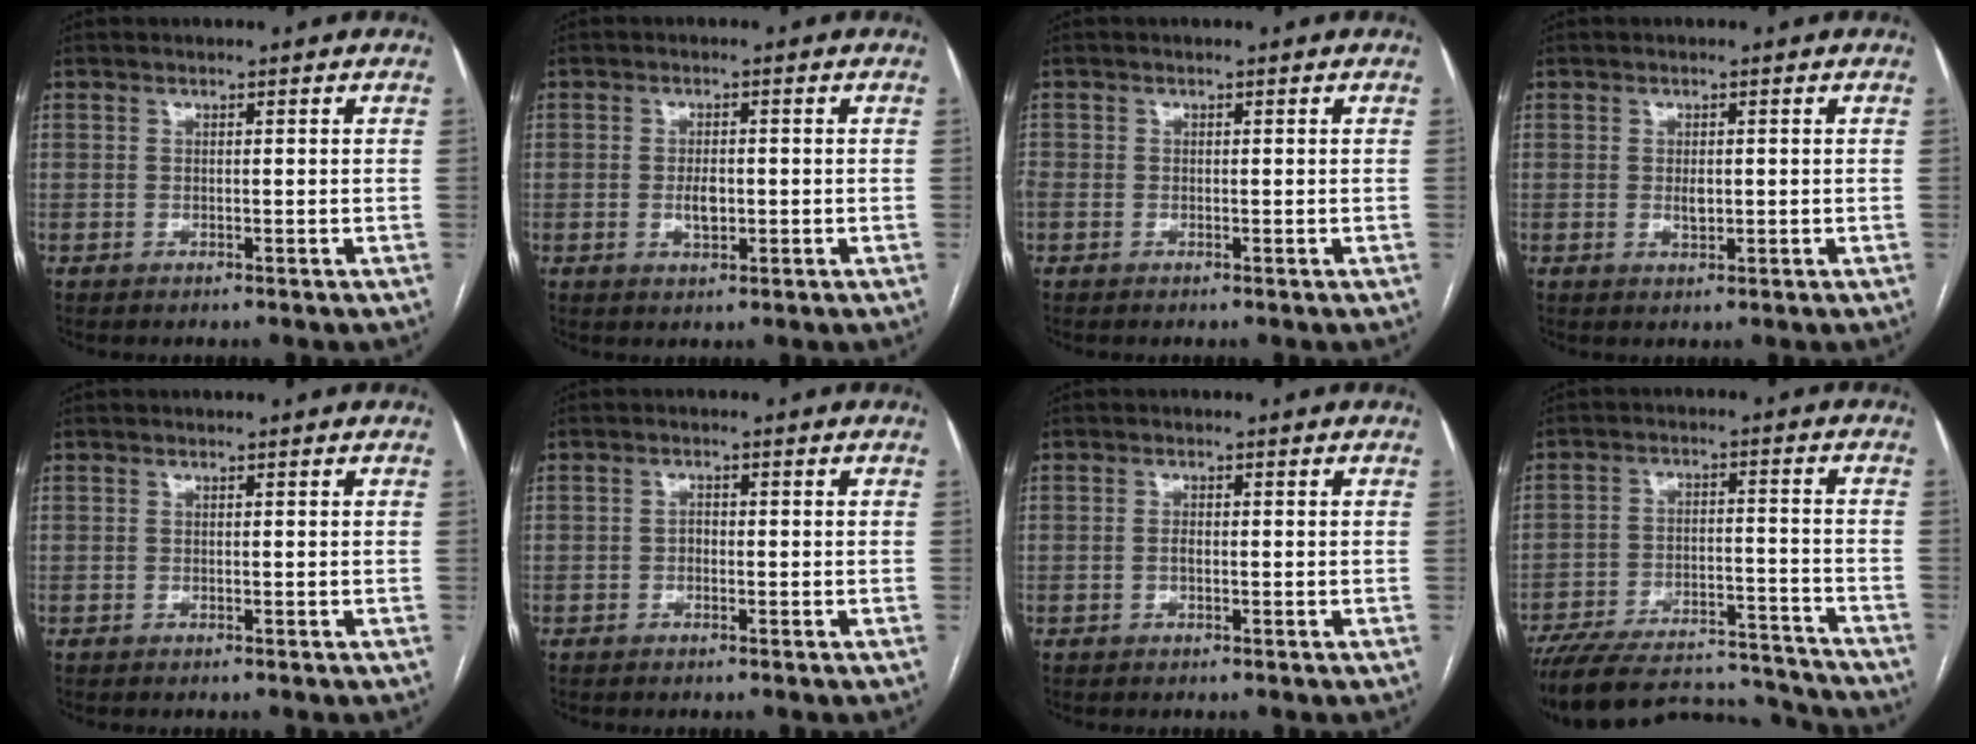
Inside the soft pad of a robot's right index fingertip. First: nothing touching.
{"total": 2.6, "force": [-0.3, 1.2, 2.3], "torque": [-0.045, 0.002, 0.000]}
{"total": 1.5, "force": [-0.5, 1.2, 0.7], "torque": [-0.024, 0.006, -0.011]}
{"total": 1.6, "force": [0.1, 0.8, 1.4], "torque": [-0.026, 0.000, 0.007]}
{"total": 0.0}
{"total": 1.1, "force": [-0.3, 0.8, 0.7], "torque": [-0.013, 0.003, -0.007]}
{"total": 1.0, "force": [-0.1, 0.4, 0.9], "torque": [-0.019, 0.002, 0.000]}
{"total": 22.2, "force": [-20.5, 4.8, 6.9], "torque": [-0.115, 0.005, -0.294]}